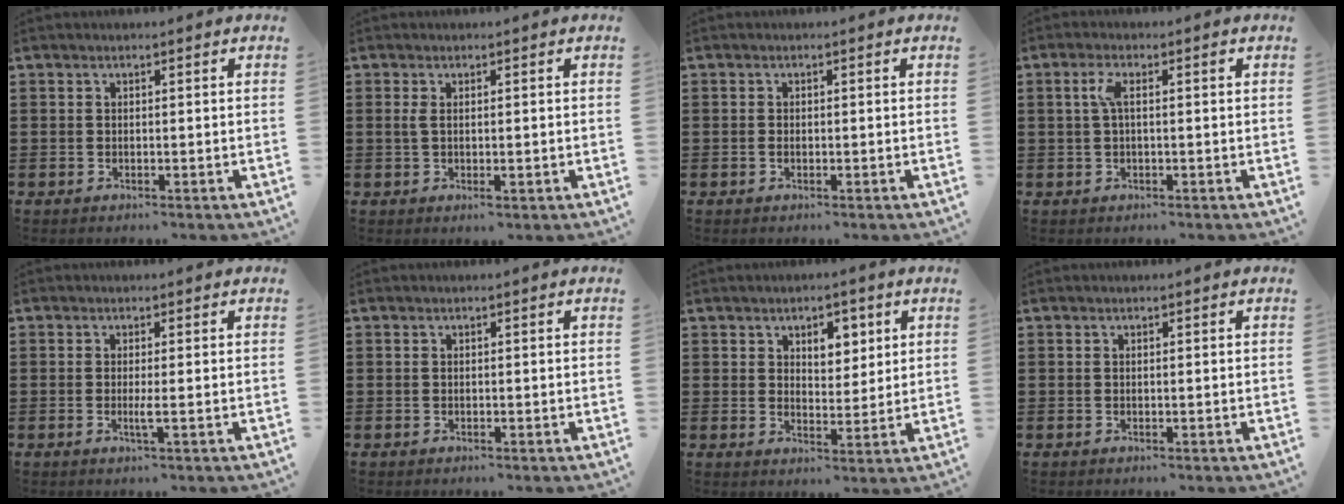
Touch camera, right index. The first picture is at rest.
{"total": 2.2, "force": [-0.1, 0.6, 2.1], "torque": [-0.037, -0.001, -0.001]}
{"total": 0.6, "force": [-0.2, 0.3, 0.5], "torque": [-0.012, -0.001, -0.004]}
{"total": 3.3, "force": [0.5, 0.7, 3.2], "torque": [-0.062, 0.006, 0.005]}
{"total": 1.8, "force": [-0.4, -0.4, 1.8], "torque": [-0.033, -0.010, -0.007]}
{"total": 0.0}
{"total": 4.5, "force": [2.4, 2.9, 2.5], "torque": [-0.036, 0.005, 0.036]}
{"total": 0.0}